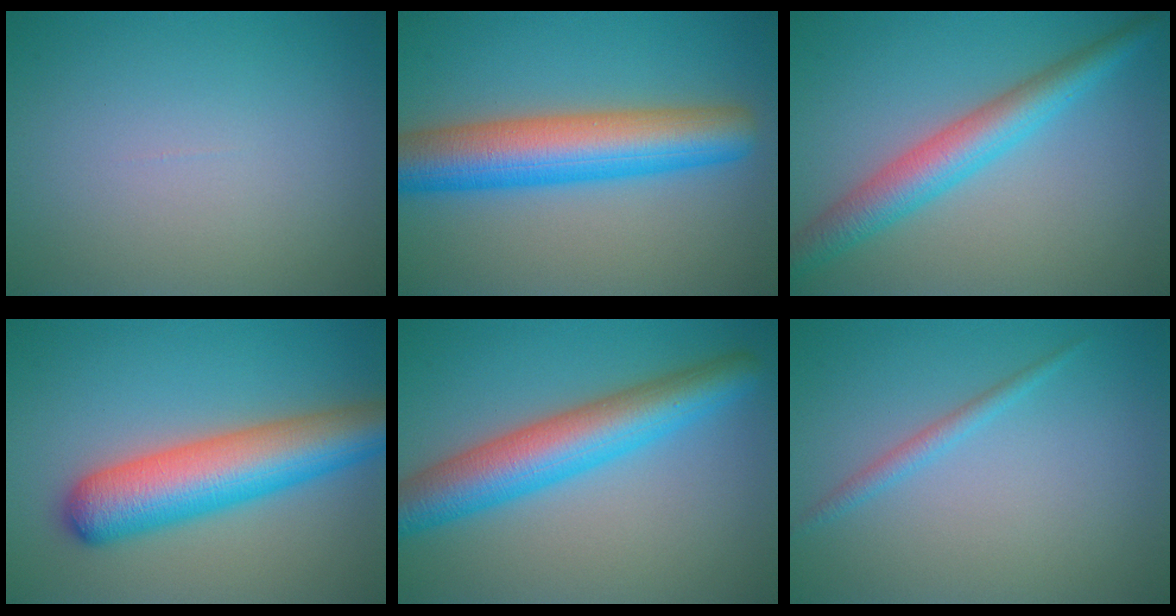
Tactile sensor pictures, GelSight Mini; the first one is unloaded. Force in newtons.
{"total": 9.1, "press": 9.1, "slide": 0.2}
{"total": 5.0, "press": 5.0, "slide": 0.3}
{"total": 8.7, "press": 8.7, "slide": 0.4}
{"total": 7.4, "press": 7.4, "slide": 0.1}
{"total": 1.4, "press": 1.4, "slide": 0.1}